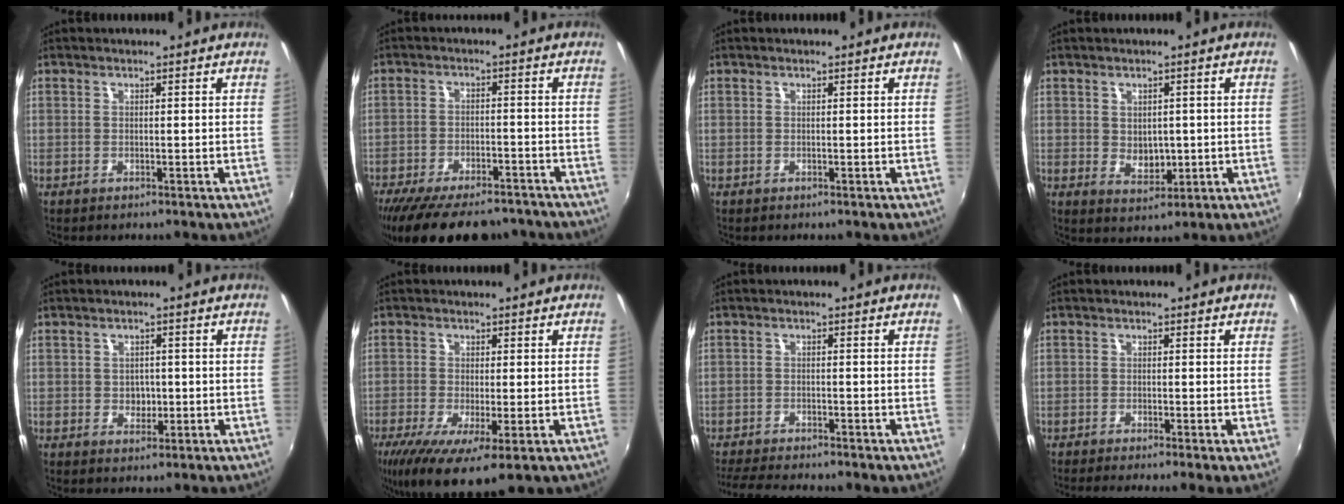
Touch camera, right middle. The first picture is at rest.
{"total": 18.3, "force": [-14.8, 6.2, 8.8], "torque": [-0.180, -0.029, -0.214]}
{"total": 0.0}
{"total": 4.0, "force": [0.0, 3.0, 2.6], "torque": [-0.040, -0.004, 0.007]}
{"total": 2.7, "force": [-0.4, 2.4, 1.1], "torque": [-0.015, 0.004, -0.005]}
{"total": 11.3, "force": [-5.6, 2.8, 9.4], "torque": [-0.187, -0.046, -0.090]}
{"total": 7.9, "force": [-7.2, 0.8, 3.2], "torque": [-0.082, -0.020, -0.116]}
{"total": 3.7, "force": [-2.6, -0.7, 2.5], "torque": [-0.053, -0.017, -0.046]}